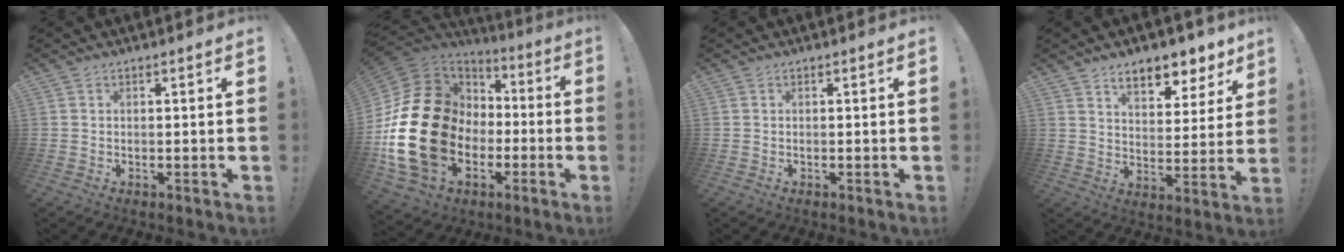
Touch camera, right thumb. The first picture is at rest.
{"total": 27.3, "force": [-3.6, 20.5, 17.6], "torque": [-0.335, 0.017, -0.023]}
{"total": 0.0}
{"total": 10.7, "force": [7.9, 4.9, 5.2], "torque": [-0.065, -0.056, 0.139]}